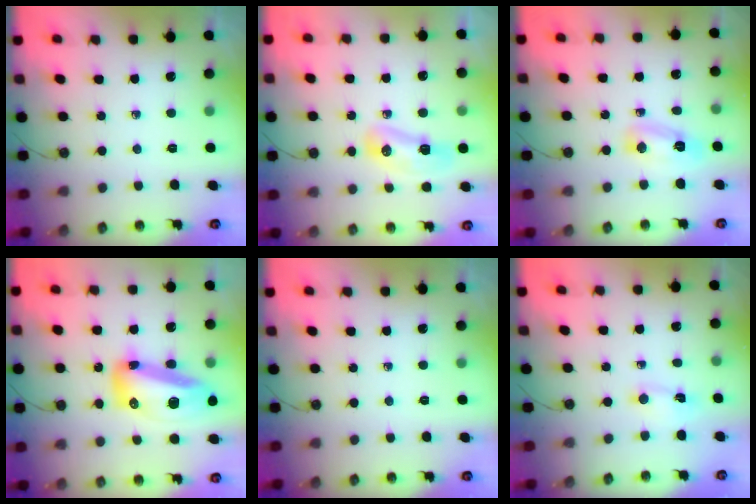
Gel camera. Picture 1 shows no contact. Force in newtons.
{"total": 8.6, "press": 8.6, "slide": 1.0}
{"total": 6.6, "press": 5.5, "slide": 3.7}
{"total": 18.3, "press": 18.3, "slide": 1.5}
{"total": 0.0}
{"total": 1.1, "press": 1.0, "slide": 0.5}